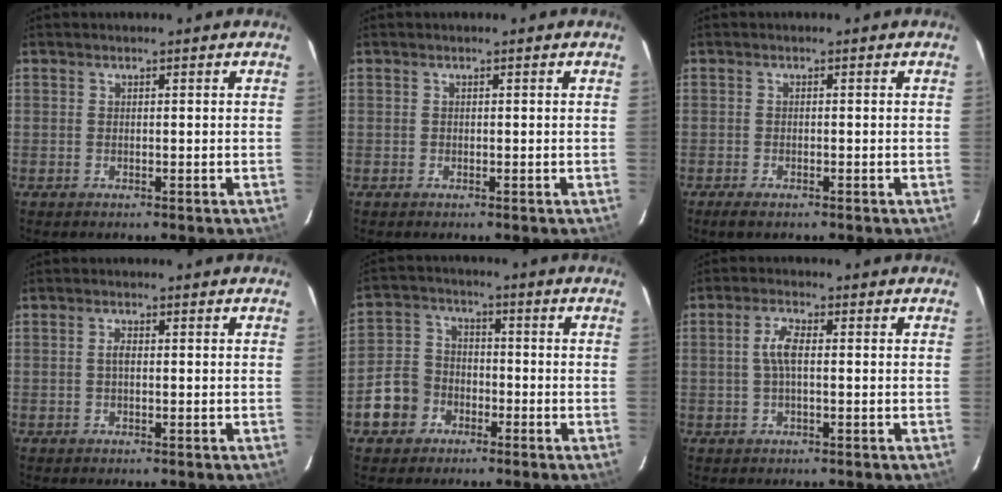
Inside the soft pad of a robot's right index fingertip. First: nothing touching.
{"total": 0.0}
{"total": 2.3, "force": [-1.7, 0.7, 1.4], "torque": [-0.032, -0.006, -0.030]}
{"total": 1.3, "force": [-0.1, 0.7, 1.2], "torque": [-0.023, 0.005, -0.003]}
{"total": 8.3, "force": [-4.0, 6.8, 2.5], "torque": [-0.071, 0.027, -0.069]}
{"total": 3.8, "force": [0.1, 1.3, 3.6], "torque": [-0.074, 0.007, 0.003]}